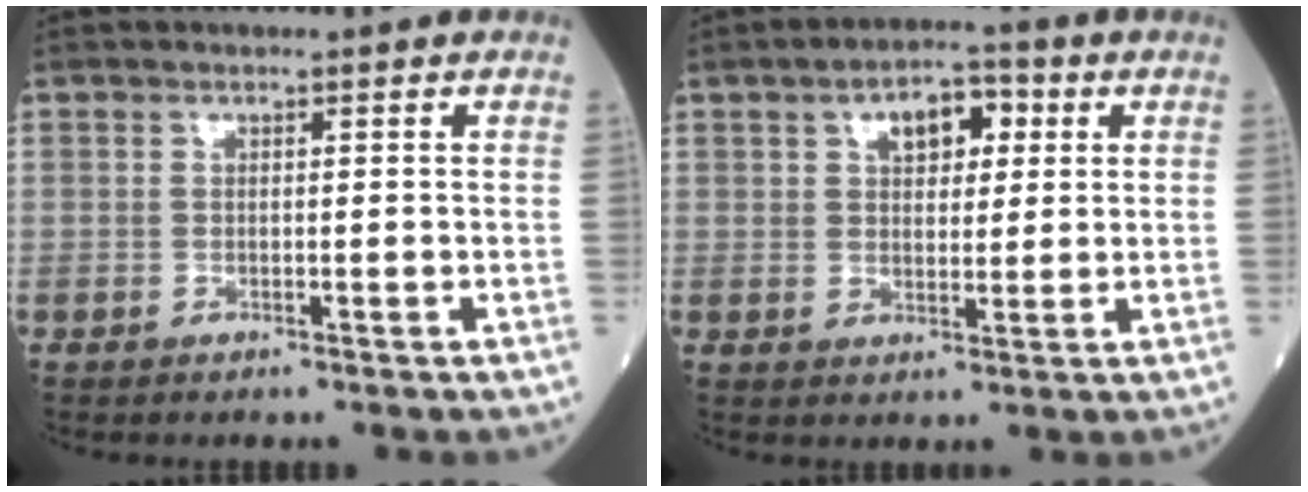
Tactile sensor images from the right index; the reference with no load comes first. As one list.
[{"total": 6.4, "force": [2.3, 3.3, 4.9], "torque": [-0.072, 0.018, 0.034]}]